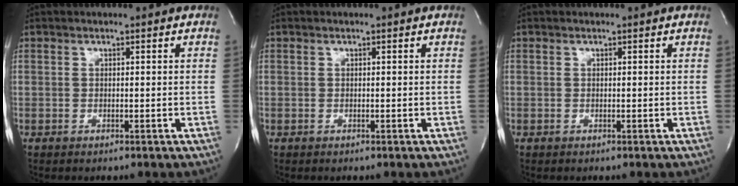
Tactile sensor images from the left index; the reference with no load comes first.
{"total": 0.0}
{"total": 0.0}